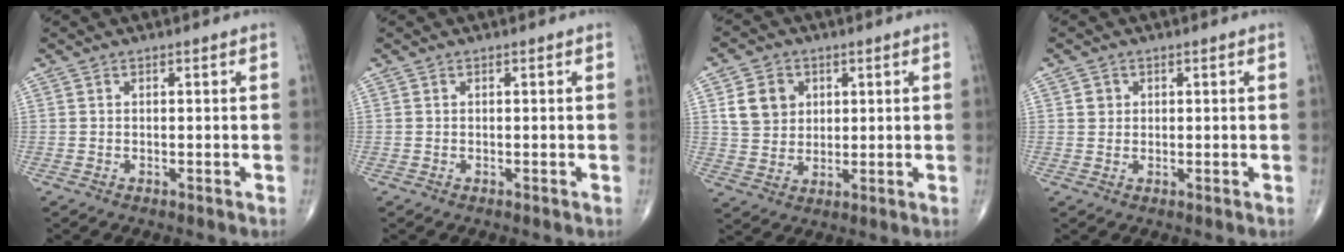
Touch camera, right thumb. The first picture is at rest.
{"total": 0.0}
{"total": 7.7, "force": [2.4, 6.4, 3.5], "torque": [-0.037, -0.007, 0.049]}
{"total": 1.7, "force": [0.5, 1.6, 0.5], "torque": [0.000, -0.001, 0.006]}